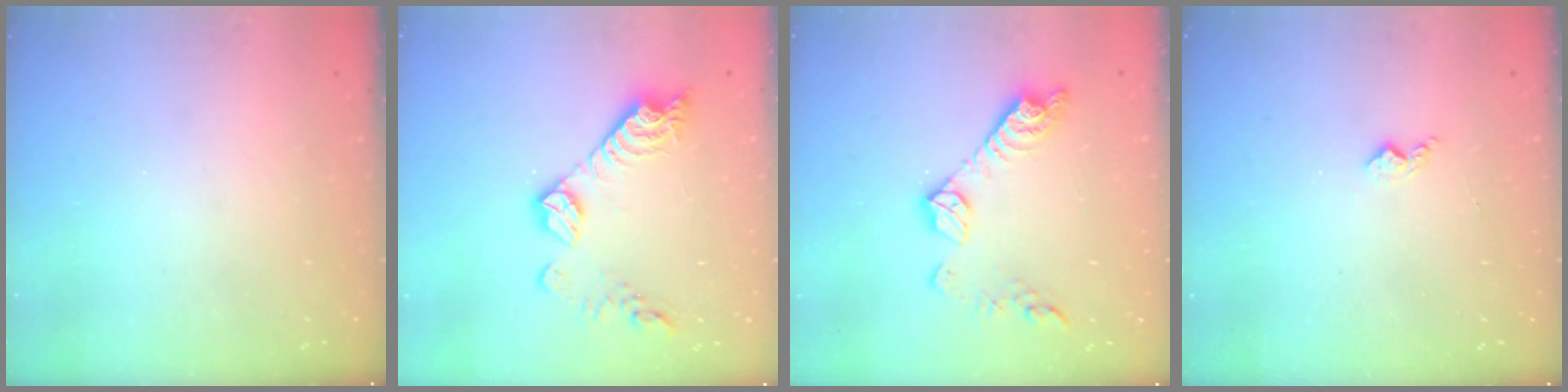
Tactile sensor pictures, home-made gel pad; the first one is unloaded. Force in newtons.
{"total": 11.2, "press": 11.2, "slide": 0.4}
{"total": 11.9, "press": 11.9, "slide": 0.6}
{"total": 4.1, "press": 4.1, "slide": 0.5}